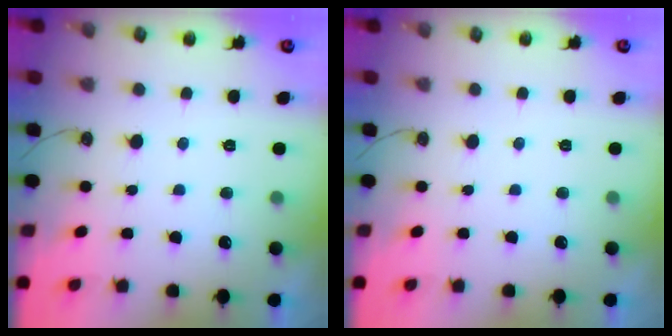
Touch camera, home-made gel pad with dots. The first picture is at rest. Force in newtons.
{"total": 0.0}